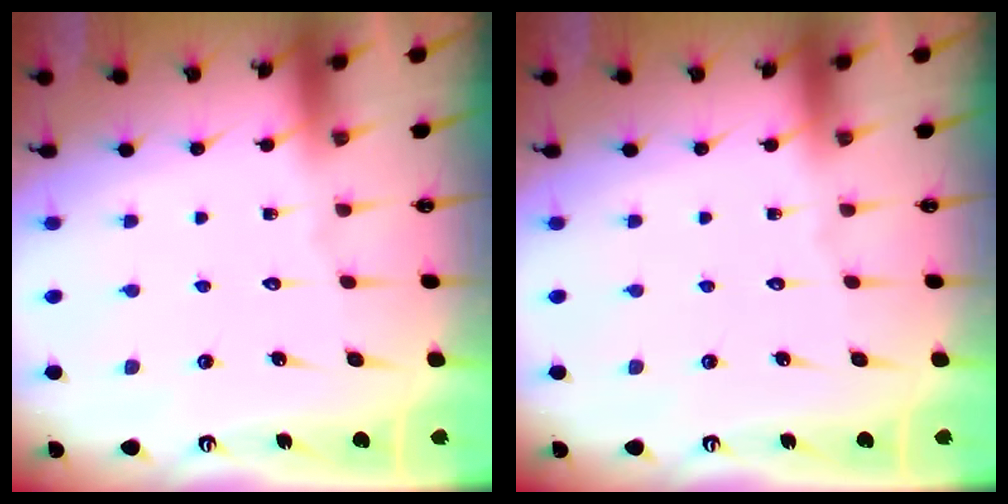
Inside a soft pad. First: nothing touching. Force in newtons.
{"total": 0.0}